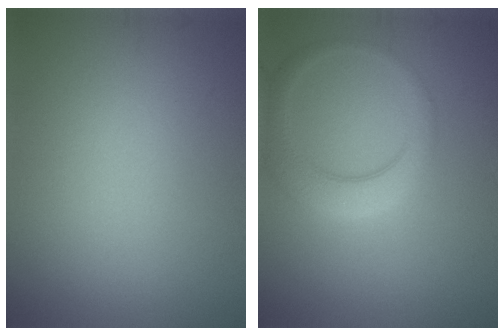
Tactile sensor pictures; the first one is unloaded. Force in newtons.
{"total": 4.0, "press": 4.0, "slide": 0.3}